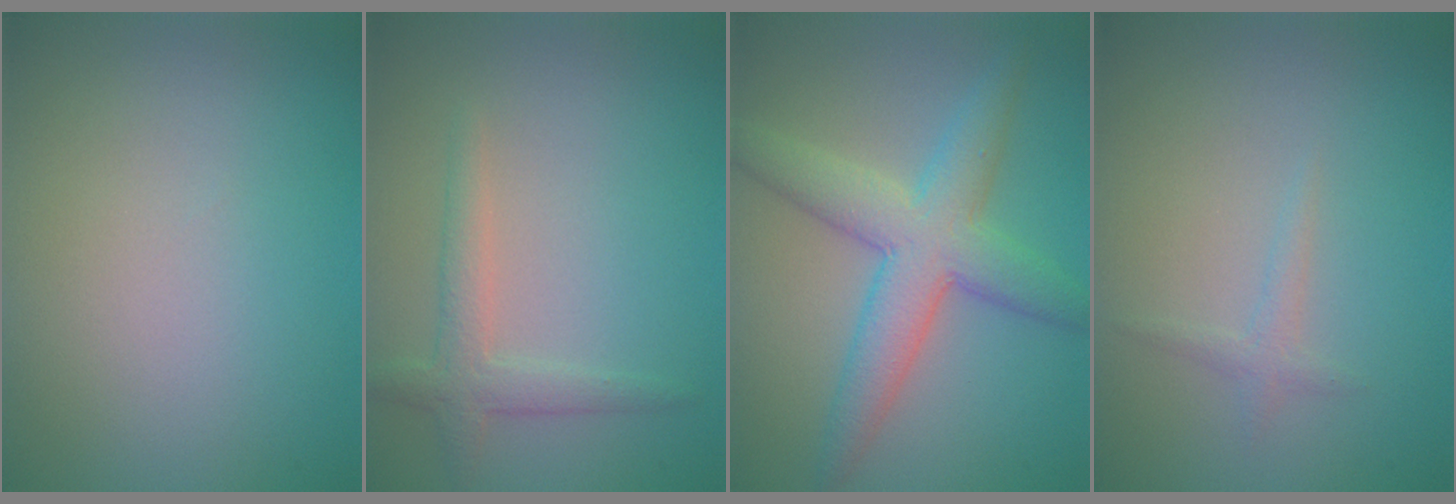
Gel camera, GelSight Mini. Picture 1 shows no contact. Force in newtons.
{"total": 2.3, "press": 2.3, "slide": 0.2}
{"total": 6.0, "press": 6.0, "slide": 0.1}
{"total": 1.0, "press": 1.0, "slide": 0.1}